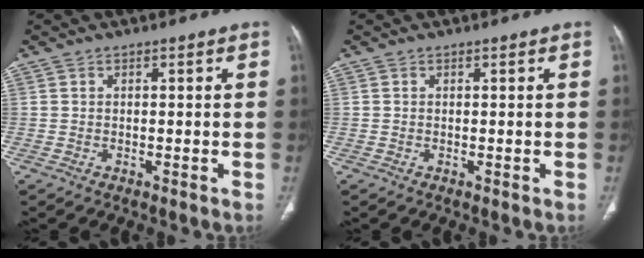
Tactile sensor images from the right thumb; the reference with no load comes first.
{"total": 0.0}